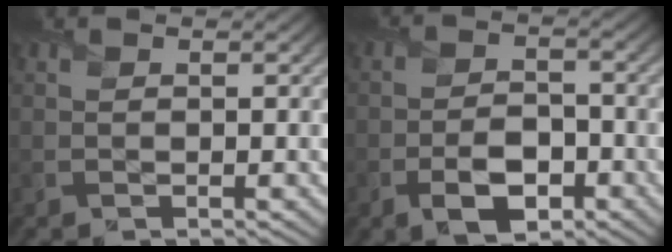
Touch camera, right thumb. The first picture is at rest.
{"total": 5.8, "force": [-2.8, 3.2, 3.8], "torque": [-0.066, -0.006, -0.055]}